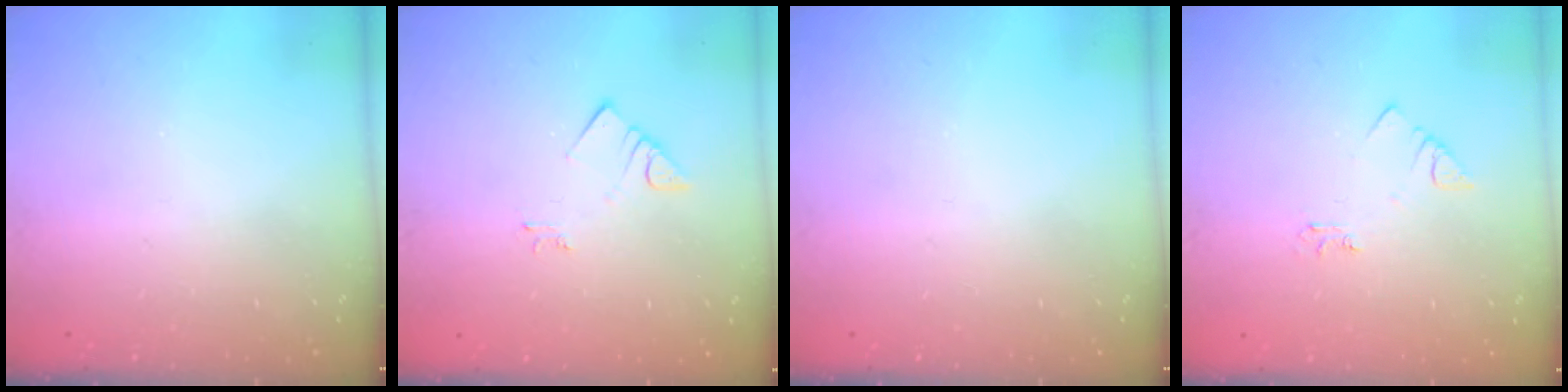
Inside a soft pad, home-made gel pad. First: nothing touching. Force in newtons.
{"total": 2.5, "press": 2.5, "slide": 0.3}
{"total": 0.0}
{"total": 4.0, "press": 4.0, "slide": 0.5}